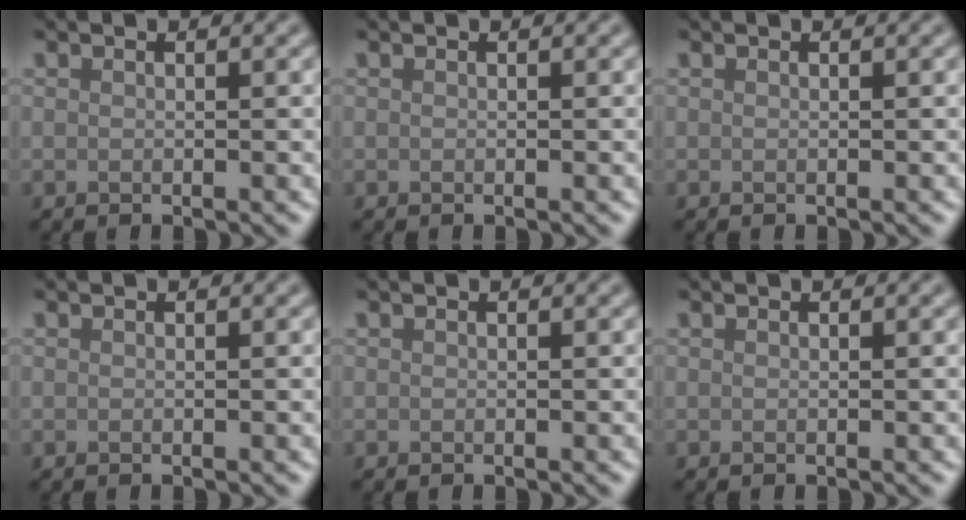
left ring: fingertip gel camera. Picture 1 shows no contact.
{"total": 0.0}
{"total": 0.0}
{"total": 0.0}
{"total": 0.0}
{"total": 0.0}